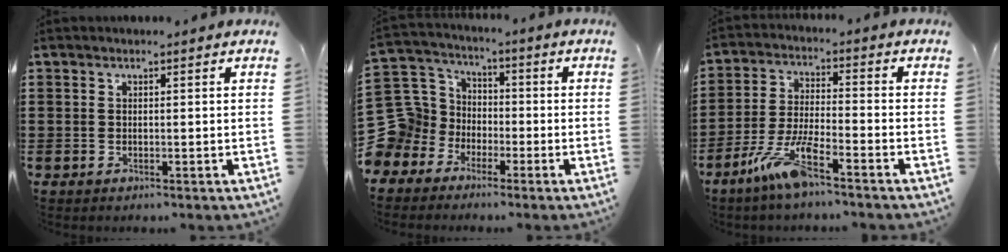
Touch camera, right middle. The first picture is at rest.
{"total": 11.0, "force": [-2.1, 10.5, 2.7], "torque": [-0.128, -0.001, -0.038]}
{"total": 8.2, "force": [-5.5, 1.0, 6.0], "torque": [-0.141, -0.012, -0.107]}